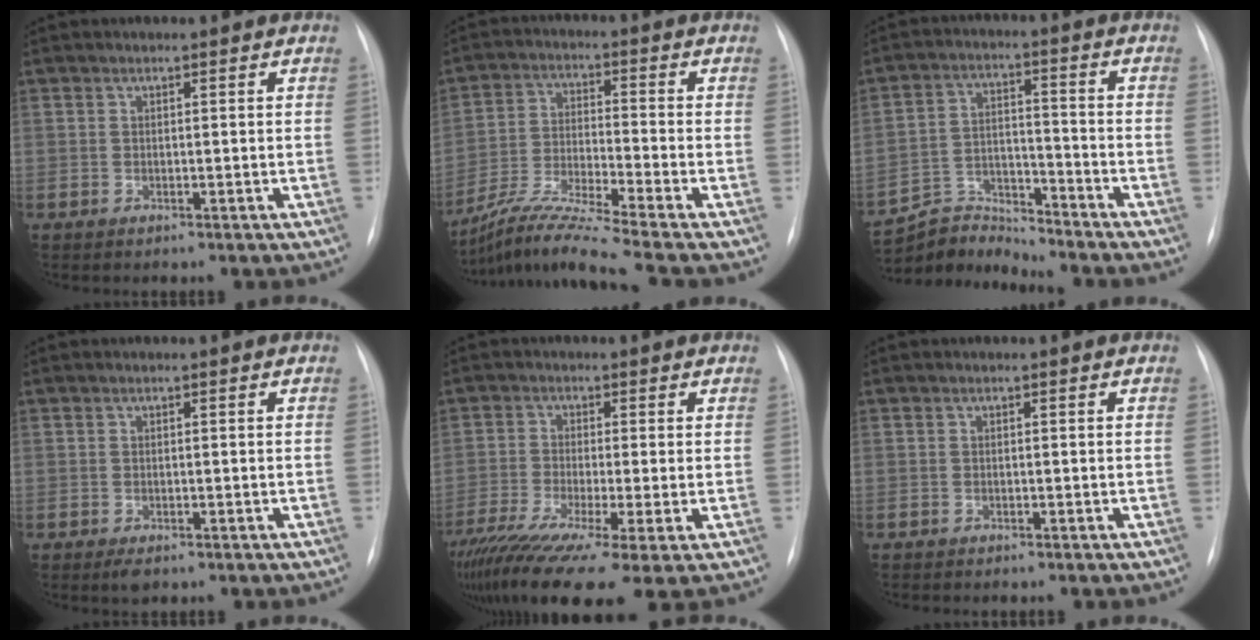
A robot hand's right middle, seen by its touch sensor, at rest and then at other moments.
{"total": 12.4, "force": [-10.6, -2.5, 5.9], "torque": [-0.120, -0.020, -0.193]}
{"total": 7.6, "force": [-7.4, -0.4, -1.8], "torque": [0.025, 0.022, -0.135]}
{"total": 1.7, "force": [-1.0, 0.7, 1.1], "torque": [-0.017, -0.002, -0.009]}
{"total": 15.9, "force": [-10.4, 1.5, 12.0], "torque": [-0.223, -0.045, -0.172]}
{"total": 0.6, "force": [-0.5, 0.0, 0.2], "torque": [-0.007, -0.002, -0.011]}